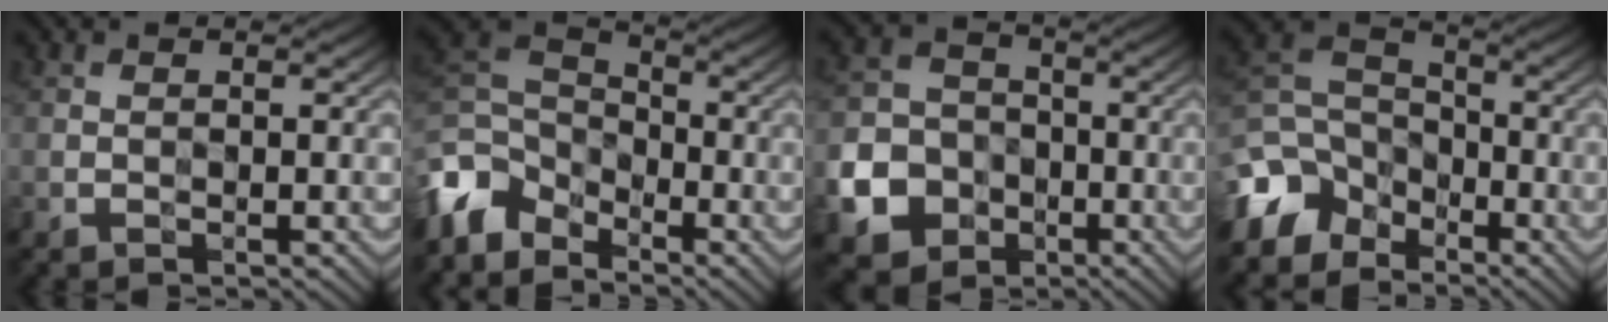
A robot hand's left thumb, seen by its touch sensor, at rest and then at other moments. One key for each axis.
{"total": 7.3, "fx": -5.0, "fy": 4.3, "fz": 3.1, "tx": -0.079, "ty": 0.002, "tz": -0.124}
{"total": 8.9, "fx": -3.5, "fy": 7.4, "fz": 3.5, "tx": -0.101, "ty": -0.033, "tz": -0.080}
{"total": 10.1, "fx": -6.4, "fy": 6.8, "fz": 4.0, "tx": -0.127, "ty": -0.012, "tz": -0.137}